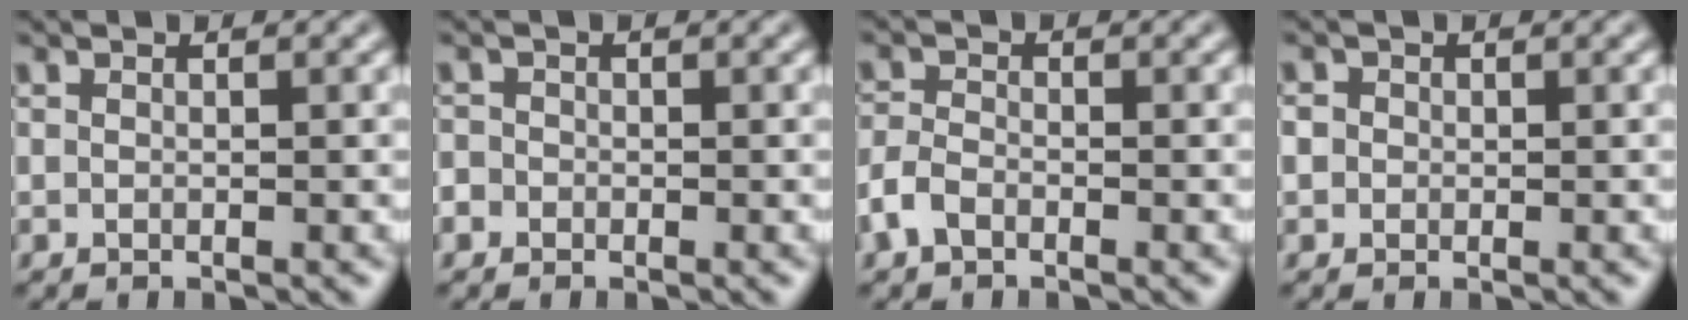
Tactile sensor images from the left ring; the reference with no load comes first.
{"total": 1.5, "force": [-0.8, 1.3, 0.3], "torque": [0.000, 0.005, -0.012]}
{"total": 2.2, "force": [-1.3, 1.3, 1.2], "torque": [-0.028, 0.003, -0.035]}
{"total": 1.7, "force": [0.1, 1.6, 0.6], "torque": [-0.005, 0.006, -0.002]}